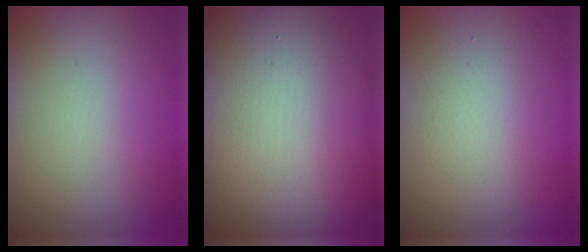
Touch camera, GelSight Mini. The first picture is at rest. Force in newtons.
{"total": 22.1, "press": 22.1, "slide": 1.2}
{"total": 2.3, "press": 2.3, "slide": 0.1}